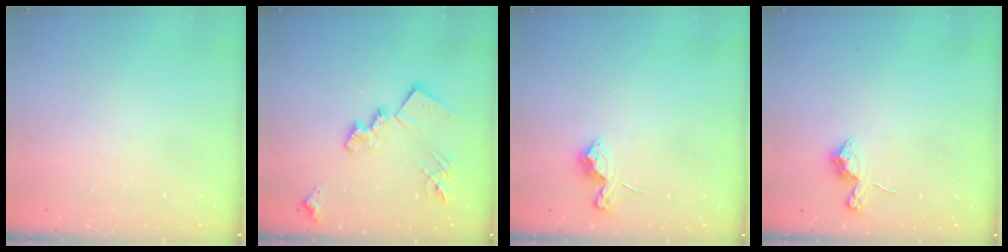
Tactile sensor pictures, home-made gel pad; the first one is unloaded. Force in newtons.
{"total": 17.6, "press": 17.6, "slide": 1.2}
{"total": 8.0, "press": 8.0, "slide": 0.6}
{"total": 8.0, "press": 8.0, "slide": 0.6}